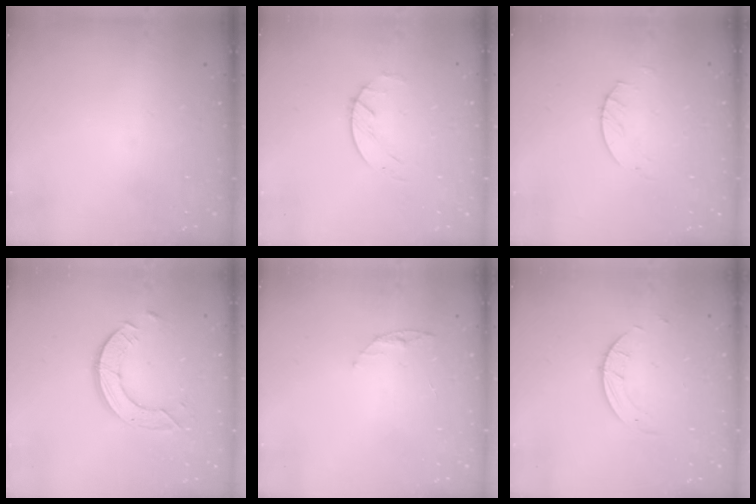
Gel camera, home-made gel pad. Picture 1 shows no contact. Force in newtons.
{"total": 2.2, "press": 2.2, "slide": 0.4}
{"total": 2.0, "press": 2.0, "slide": 0.2}
{"total": 6.9, "press": 6.9, "slide": 0.6}
{"total": 4.5, "press": 4.4, "slide": 0.5}
{"total": 1.5, "press": 1.5, "slide": 0.1}